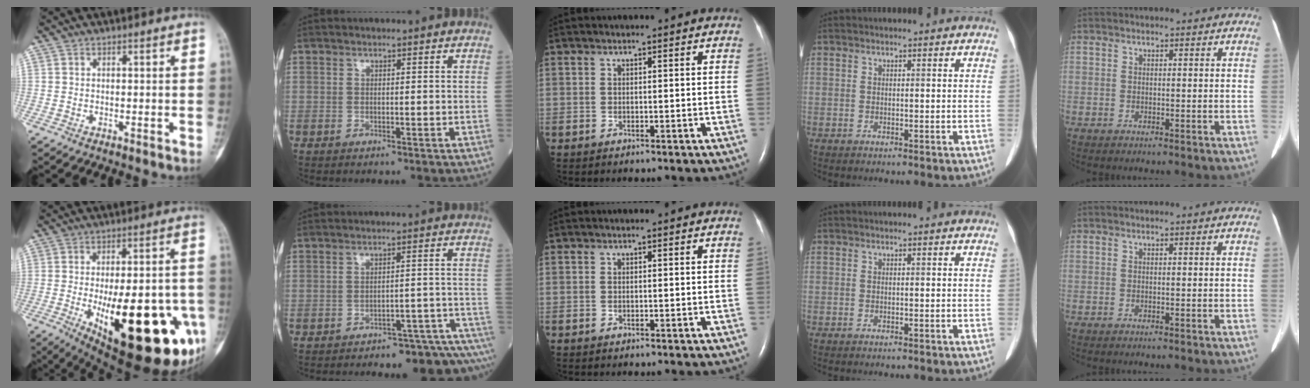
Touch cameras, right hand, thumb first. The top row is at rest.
{"thumb": {"total": 29.1, "force": [-8.6, 10.7, 25.7], "torque": [-0.313, -0.008, -0.097]}, "index": {"total": 12.7, "force": [-12.1, 0.6, 3.8], "torque": [-0.013, 0.022, -0.138]}}